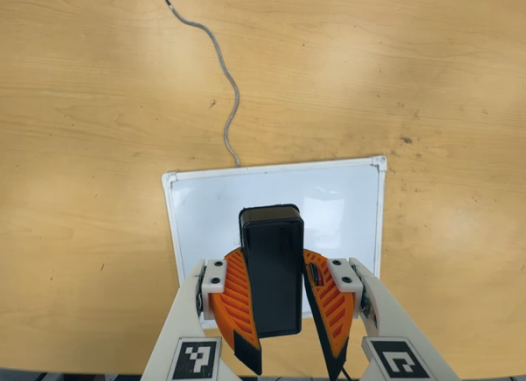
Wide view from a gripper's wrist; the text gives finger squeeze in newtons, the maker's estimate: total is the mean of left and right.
{"total": 8.9, "left": 9.0, "right": 8.9}